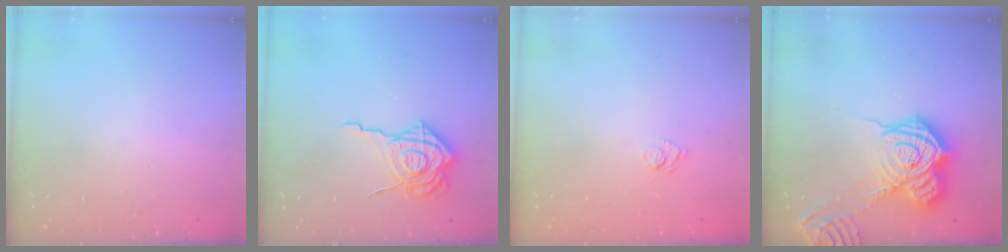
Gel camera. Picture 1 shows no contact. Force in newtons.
{"total": 16.2, "press": 16.1, "slide": 1.7}
{"total": 6.6, "press": 6.5, "slide": 1.4}
{"total": 18.8, "press": 18.7, "slide": 1.5}